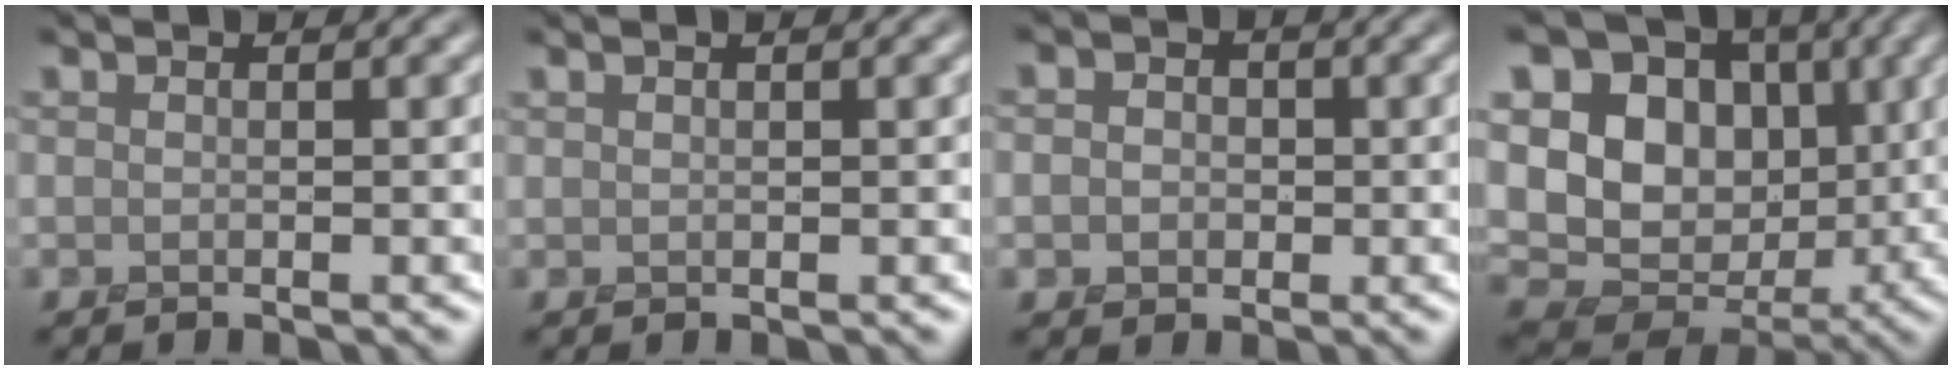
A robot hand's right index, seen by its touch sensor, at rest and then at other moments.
{"total": 0.0}
{"total": 2.7, "force": [-0.1, 2.5, 1.2], "torque": [-0.008, 0.008, -0.018]}
{"total": 14.7, "force": [2.2, 11.6, 8.9], "torque": [-0.171, 0.020, 0.036]}